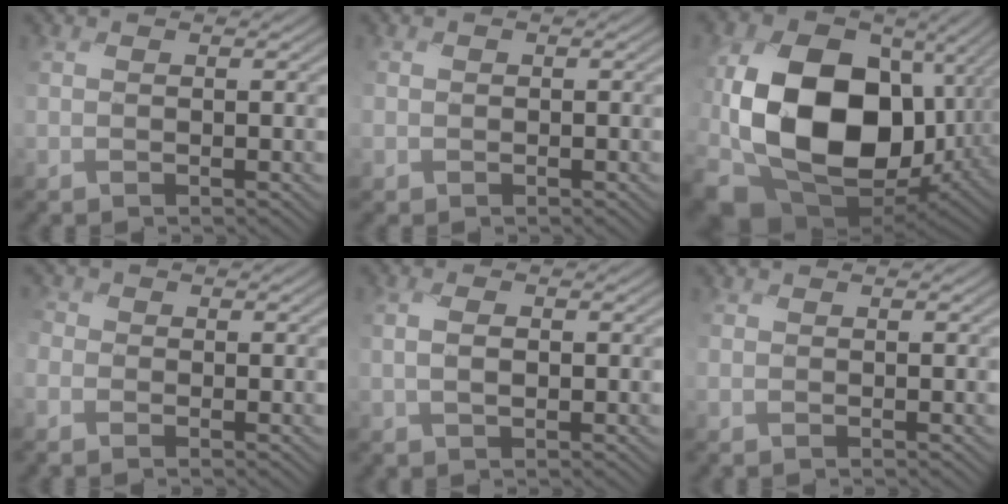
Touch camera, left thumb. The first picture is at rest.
{"total": 1.0, "force": [-0.4, 0.8, -0.2], "torque": [0.001, -0.004, -0.011]}
{"total": 20.2, "force": [-1.5, 14.0, 14.5], "torque": [-0.348, -0.032, -0.014]}
{"total": 2.5, "force": [-0.7, 2.4, 0.1], "torque": [-0.016, 0.003, -0.024]}
{"total": 2.5, "force": [-0.1, 1.4, 2.1], "torque": [-0.049, 0.001, -0.003]}
{"total": 0.0}